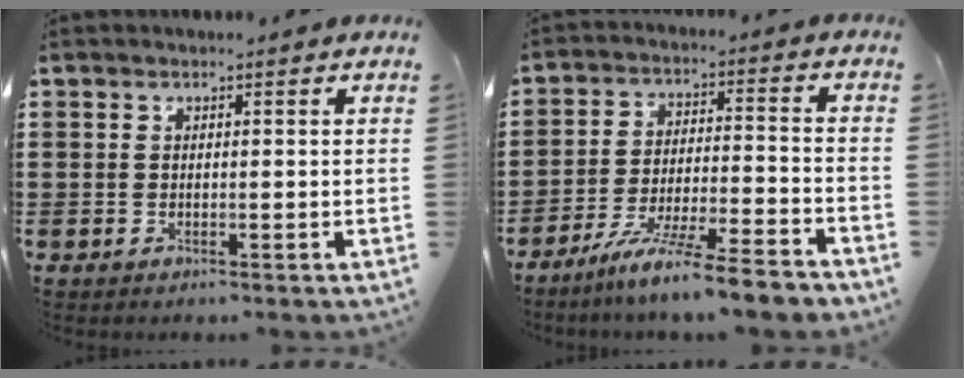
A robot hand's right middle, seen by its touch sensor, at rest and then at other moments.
{"total": 9.2, "force": [-7.9, -0.5, 4.6], "torque": [-0.083, -0.001, -0.154]}